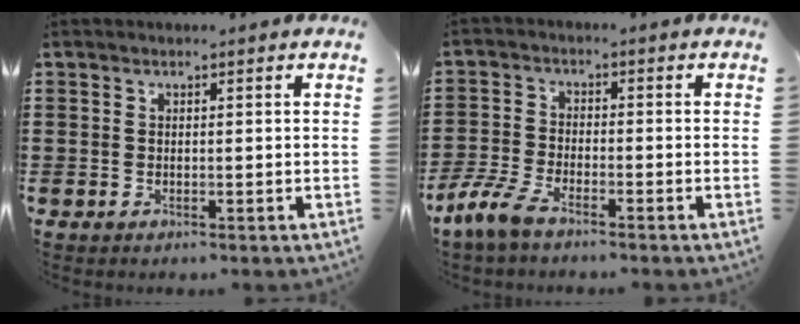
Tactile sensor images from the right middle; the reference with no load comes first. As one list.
[{"total": 5.7, "force": [-4.4, 1.3, 3.3], "torque": [-0.094, -0.010, -0.094]}]